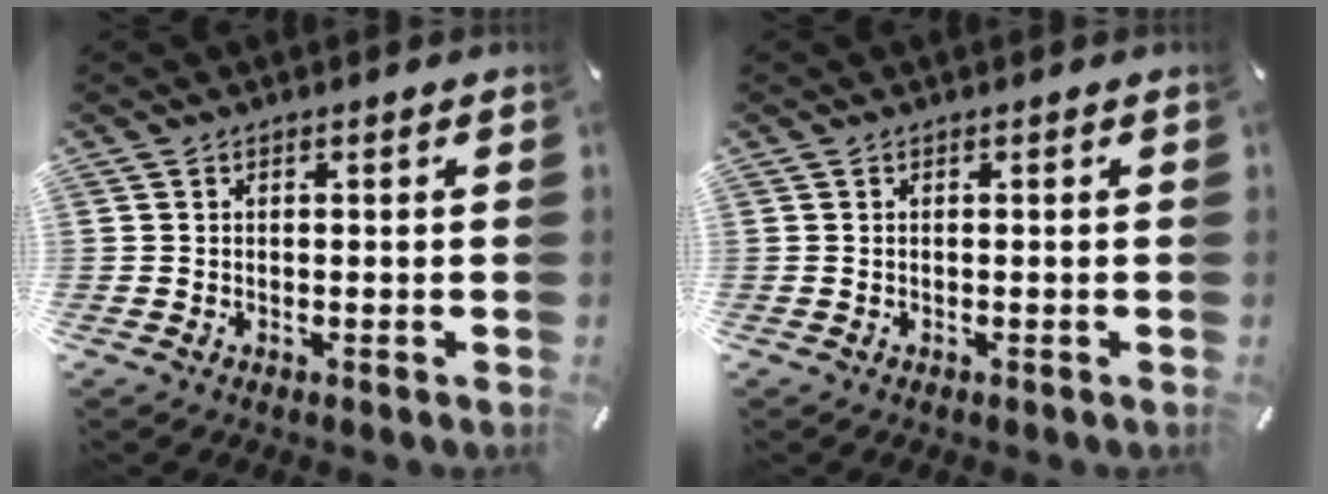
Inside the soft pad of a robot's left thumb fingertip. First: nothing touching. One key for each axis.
{"total": 0.0}